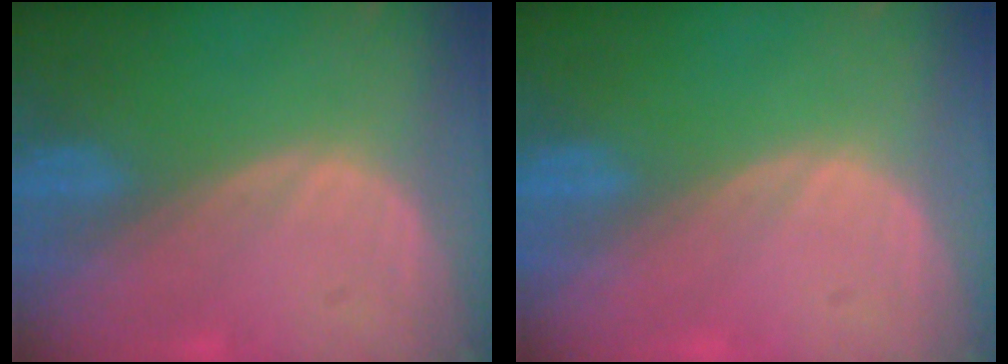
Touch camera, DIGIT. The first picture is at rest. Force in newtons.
{"total": 0.0}